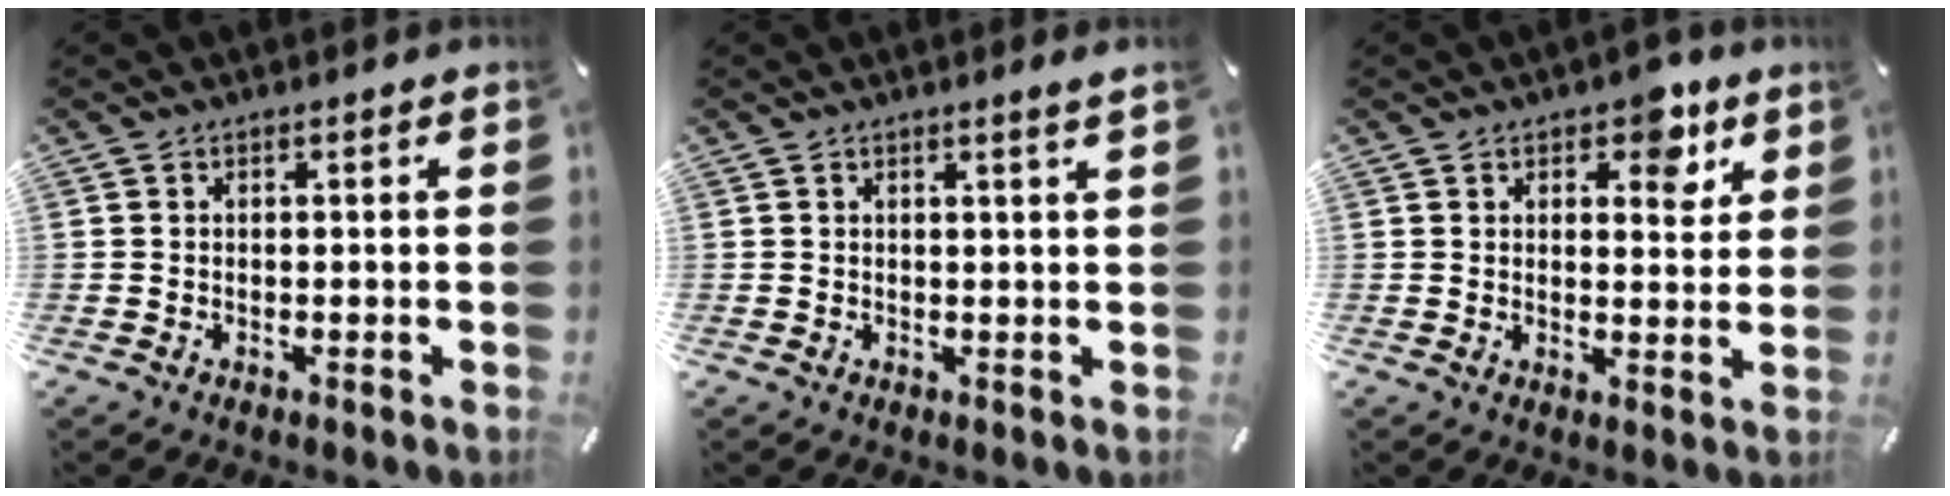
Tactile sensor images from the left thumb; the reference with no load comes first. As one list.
[{"total": 1.6, "force": [1.1, -0.1, 1.2], "torque": [-0.022, -0.001, 0.018]}, {"total": 7.4, "force": [4.3, 4.3, 4.3], "torque": [-0.033, -0.022, 0.066]}]